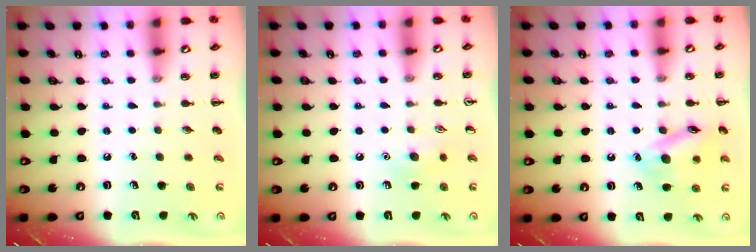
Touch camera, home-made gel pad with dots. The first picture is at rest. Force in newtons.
{"total": 8.1, "press": 7.8, "slide": 2.0}
{"total": 13.1, "press": 13.1, "slide": 0.9}